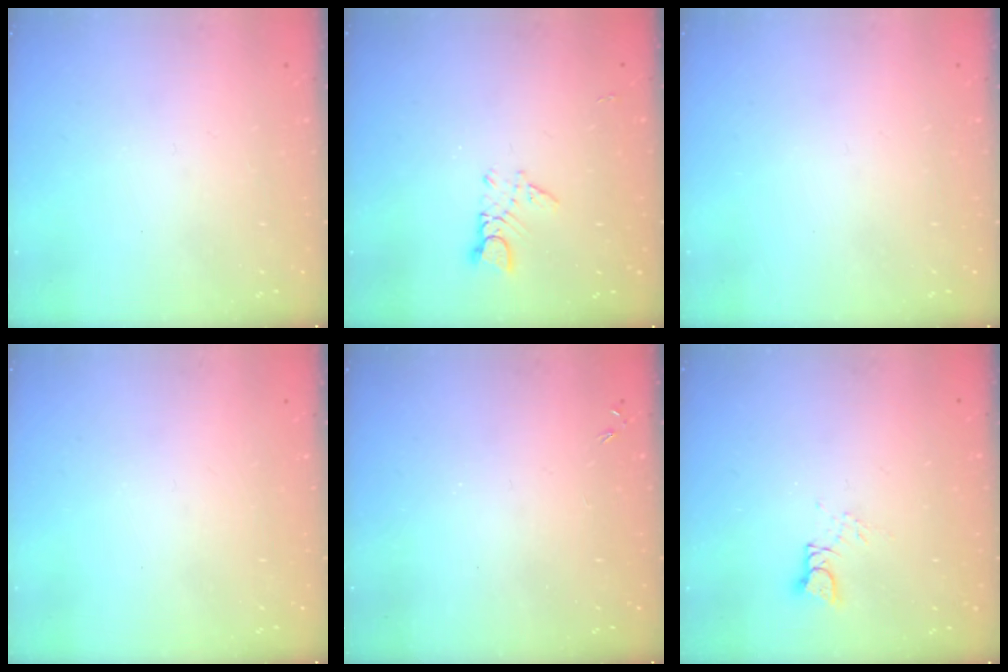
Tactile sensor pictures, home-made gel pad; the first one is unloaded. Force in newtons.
{"total": 2.4, "press": 2.4, "slide": 0.2}
{"total": 0.0}
{"total": 0.0}
{"total": 0.0}
{"total": 3.5, "press": 3.5, "slide": 0.3}